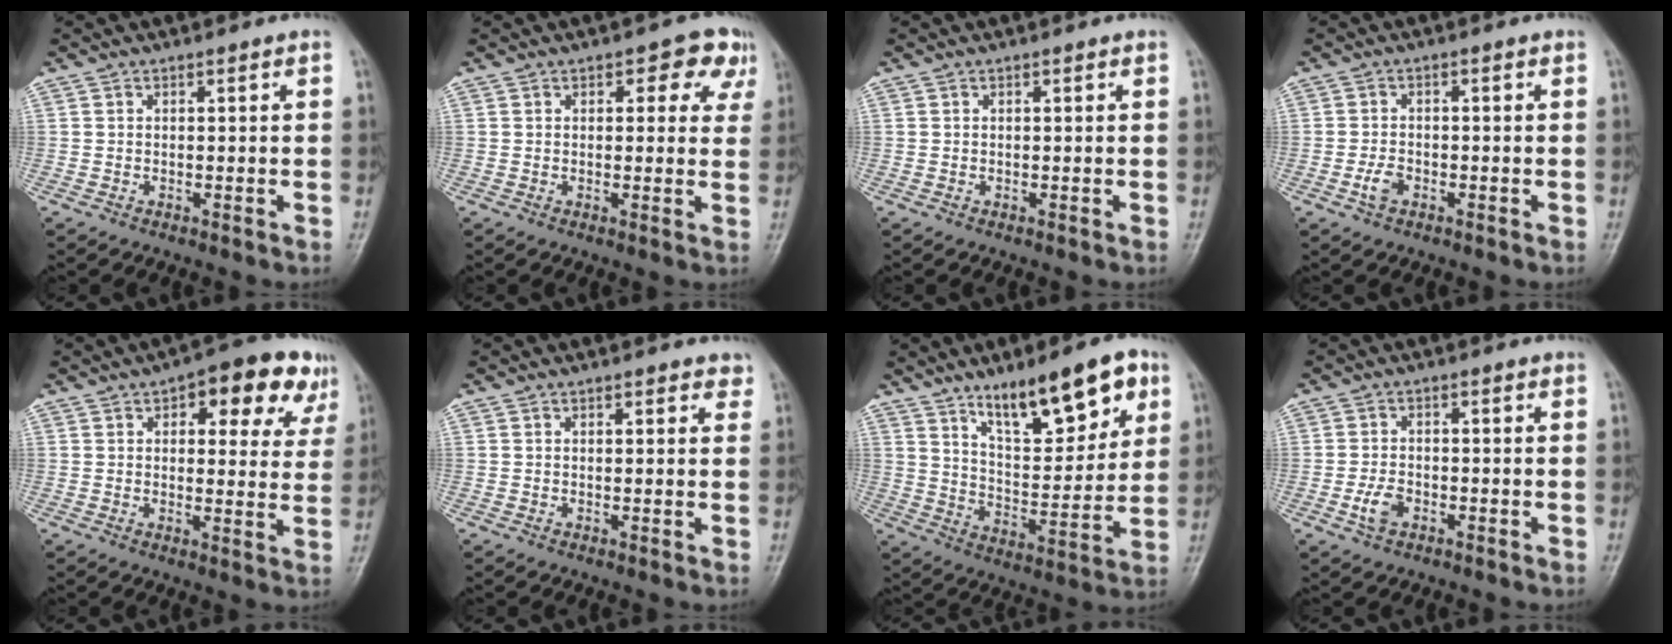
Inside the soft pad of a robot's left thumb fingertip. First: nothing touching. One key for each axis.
{"total": 6.4, "fx": 3.0, "fy": 3.7, "fz": 4.3, "tx": -0.006, "ty": -0.005, "tz": 0.026}
{"total": 0.0}
{"total": 2.7, "fx": -1.3, "fy": 1.7, "fz": 1.7, "tx": -0.035, "ty": 0.007, "tz": -0.025}
{"total": 14.2, "fx": 7.2, "fy": 6.5, "fz": 10.3, "tx": -0.078, "ty": -0.010, "tz": 0.083}
{"total": 2.4, "fx": 1.6, "fy": 1.1, "fz": 1.4, "tx": -0.001, "ty": -0.005, "tz": 0.015}
{"total": 17.5, "fx": 10.2, "fy": 6.2, "fz": 12.8, "tx": -0.157, "ty": -0.046, "tz": 0.170}
{"total": 3.5, "fx": -1.5, "fy": 2.2, "fz": 2.3, "tx": -0.046, "ty": 0.008, "tz": -0.028}